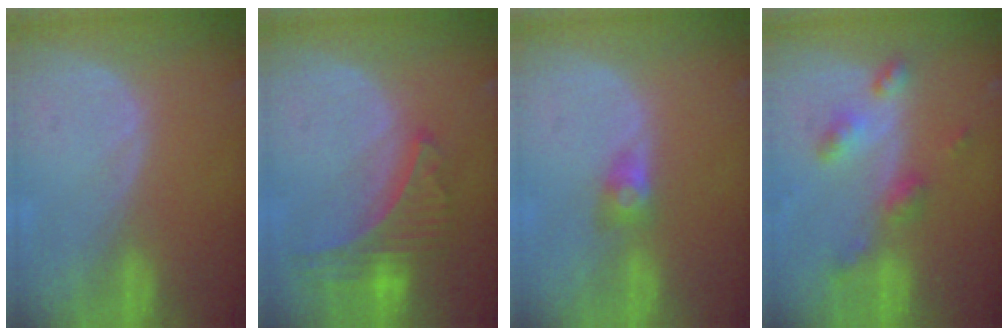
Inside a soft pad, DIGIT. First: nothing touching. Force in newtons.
{"total": 7.8, "press": 6.9, "slide": 3.6}
{"total": 2.9, "press": 2.4, "slide": 1.5}
{"total": 6.0, "press": 5.2, "slide": 3.0}